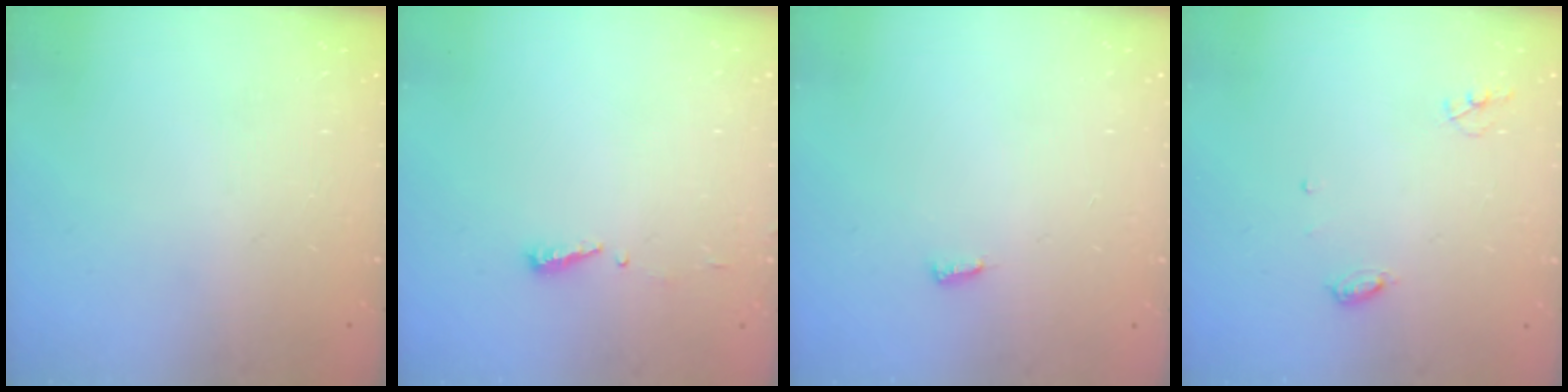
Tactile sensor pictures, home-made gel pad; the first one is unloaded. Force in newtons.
{"total": 4.4, "press": 4.4, "slide": 0.3}
{"total": 4.5, "press": 4.5, "slide": 0.4}
{"total": 5.3, "press": 5.3, "slide": 0.5}